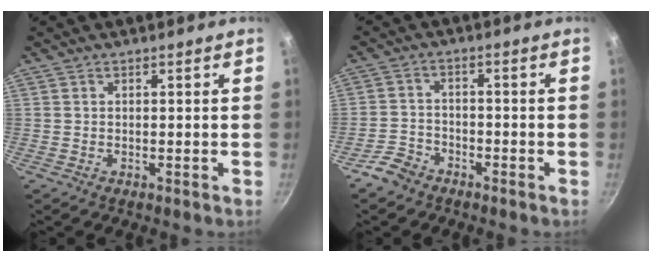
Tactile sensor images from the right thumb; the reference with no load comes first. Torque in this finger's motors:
{"motor_torque": [0.64, -0.08, -0.45, -0.18, -0.06]}